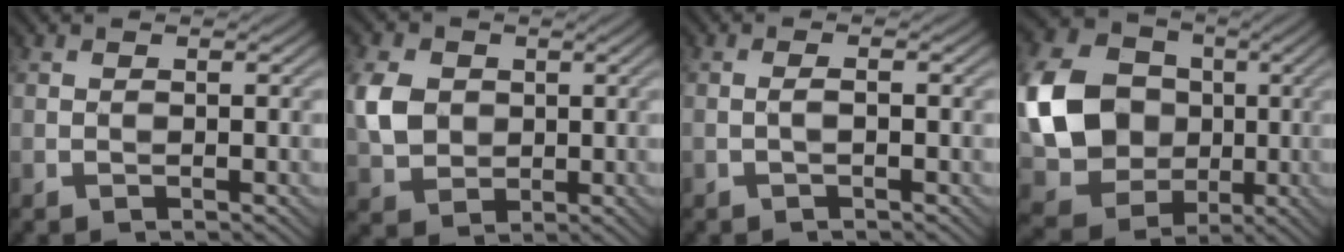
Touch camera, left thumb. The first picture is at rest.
{"total": 5.2, "force": [0.8, 4.5, 2.6], "torque": [-0.071, 0.003, 0.015]}
{"total": 0.8, "force": [-0.3, 0.1, 0.8], "torque": [-0.013, 0.005, -0.010]}
{"total": 13.5, "force": [-0.2, 11.5, 7.0], "torque": [-0.192, -0.005, -0.010]}